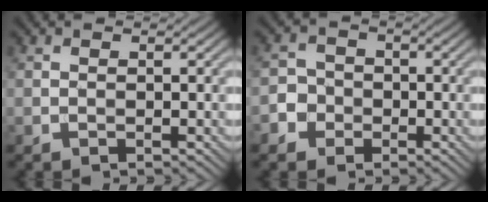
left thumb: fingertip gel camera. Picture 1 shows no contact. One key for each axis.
{"total": 3.8, "fx": -1.6, "fy": 3.4, "fz": 0.7, "tx": -0.005, "ty": 0.000, "tz": -0.045}